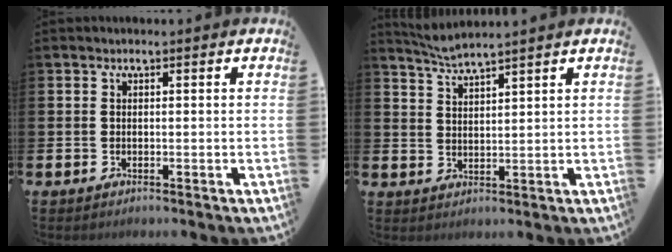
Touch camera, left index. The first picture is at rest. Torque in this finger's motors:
{"motor_torque": [0.24, -0.21, -0.14, 0.00]}